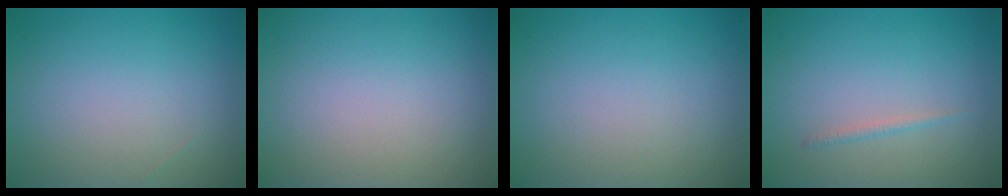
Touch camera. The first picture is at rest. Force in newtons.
{"total": 0.0}
{"total": 0.0}
{"total": 0.7, "press": 0.7, "slide": 0.1}